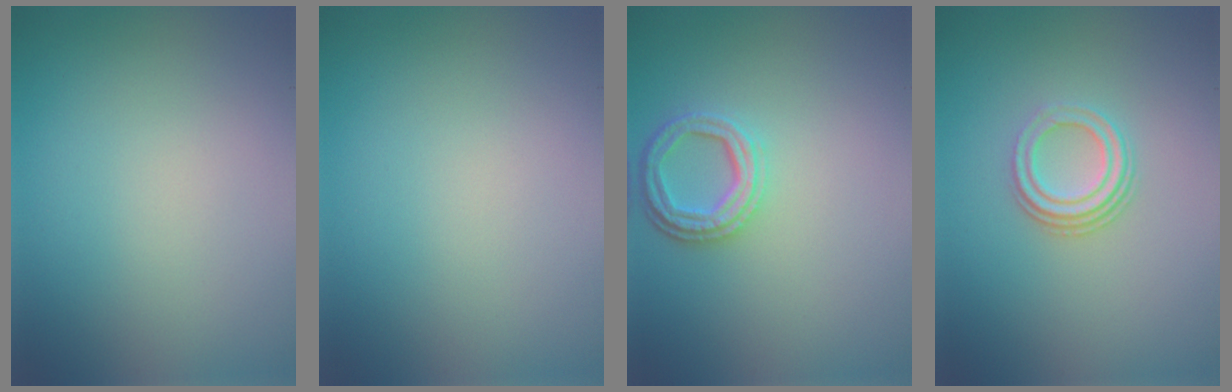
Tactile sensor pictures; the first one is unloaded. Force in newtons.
{"total": 0.0}
{"total": 3.6, "press": 2.9, "slide": 2.1}
{"total": 3.0, "press": 2.2, "slide": 2.0}